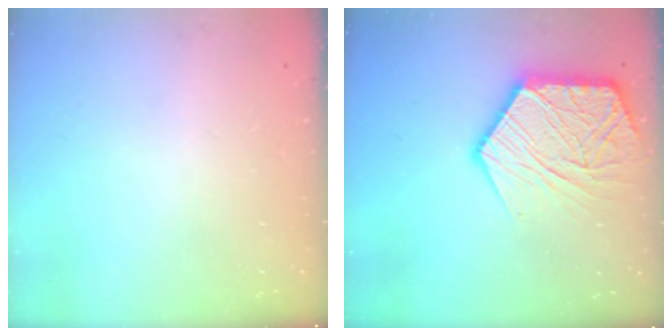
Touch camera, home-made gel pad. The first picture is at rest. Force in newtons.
{"total": 18.3, "press": 18.2, "slide": 0.9}